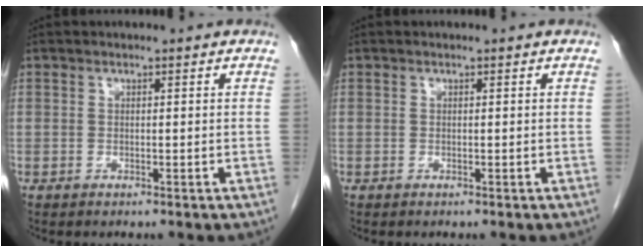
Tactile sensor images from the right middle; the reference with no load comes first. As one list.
[{"total": 0.0}]